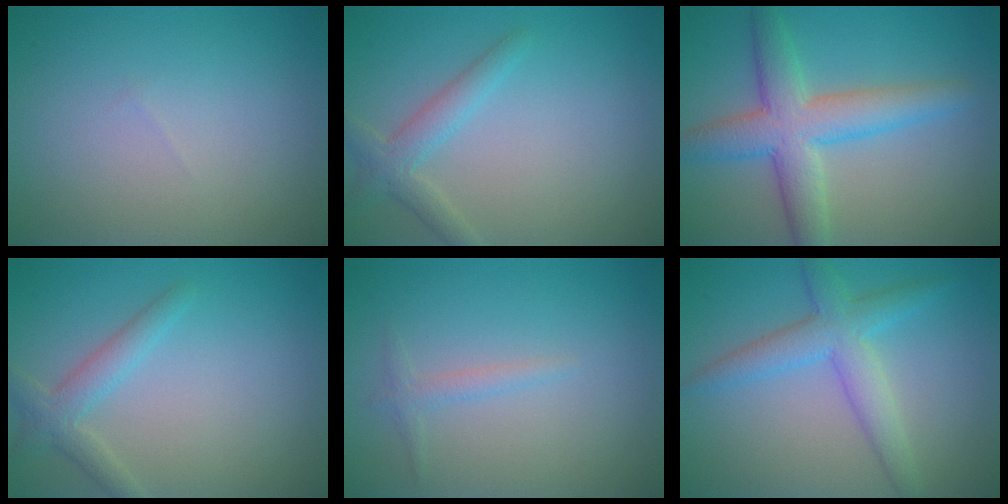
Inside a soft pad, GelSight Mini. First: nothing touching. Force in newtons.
{"total": 2.5, "press": 2.5, "slide": 0.1}
{"total": 6.2, "press": 6.2, "slide": 0.1}
{"total": 2.5, "press": 2.5, "slide": 0.1}
{"total": 1.1, "press": 1.1, "slide": 0.0}
{"total": 4.2, "press": 4.2, "slide": 0.1}